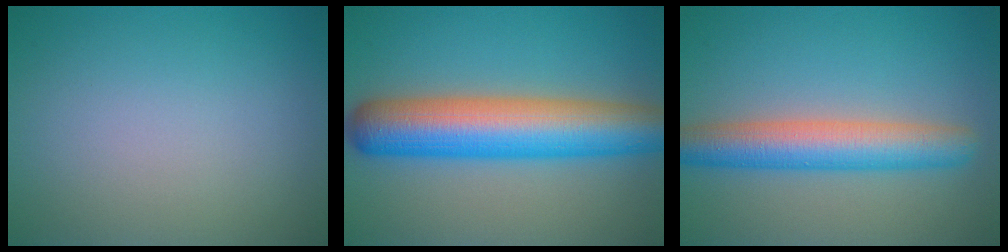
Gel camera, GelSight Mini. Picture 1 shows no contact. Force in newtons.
{"total": 10.1, "press": 10.1, "slide": 0.3}
{"total": 5.9, "press": 5.9, "slide": 0.1}